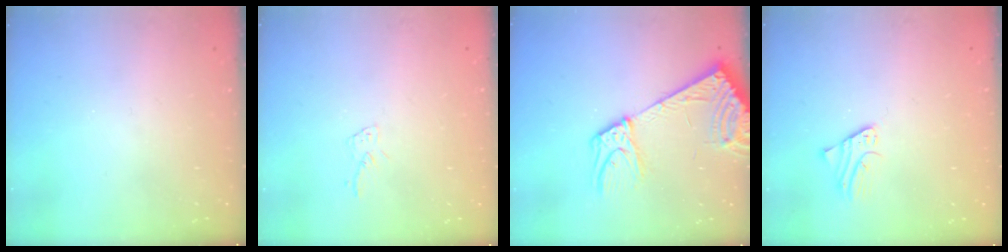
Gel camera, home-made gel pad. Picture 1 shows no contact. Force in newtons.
{"total": 3.7, "press": 3.7, "slide": 0.2}
{"total": 12.8, "press": 12.5, "slide": 3.0}
{"total": 1.9, "press": 1.9, "slide": 0.1}